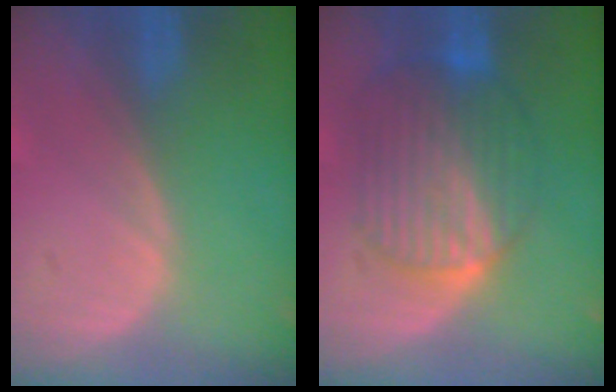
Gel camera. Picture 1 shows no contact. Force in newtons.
{"total": 9.5, "press": 9.4, "slide": 0.9}